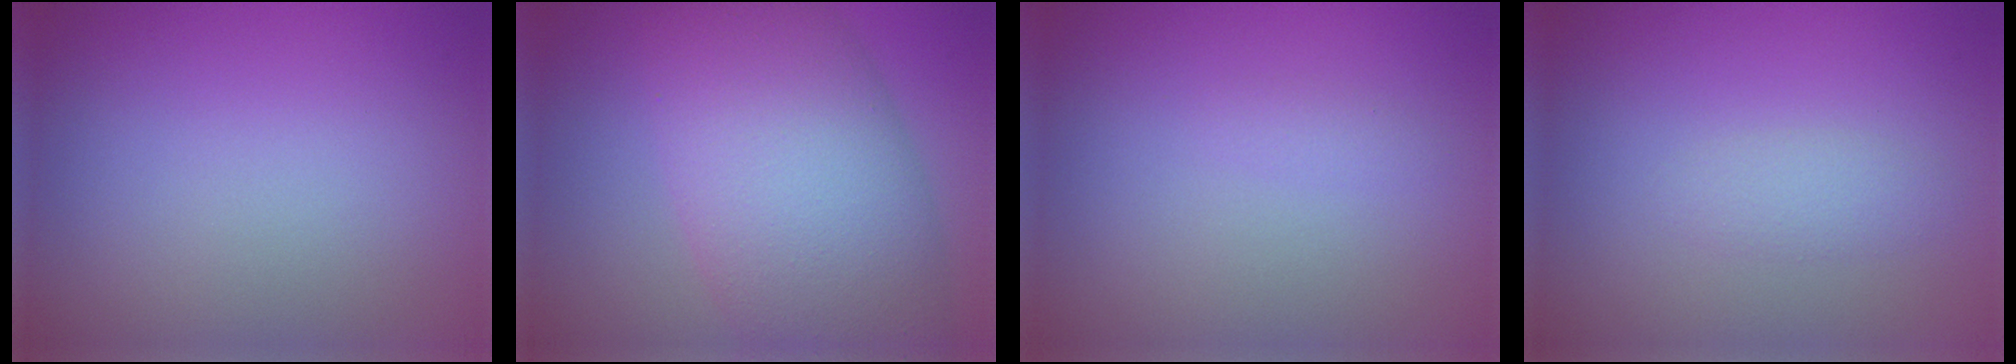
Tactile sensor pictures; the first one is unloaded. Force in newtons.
{"total": 12.3, "press": 12.3, "slide": 0.2}
{"total": 0.6, "press": 0.6, "slide": 0.0}
{"total": 1.3, "press": 1.3, "slide": 0.0}